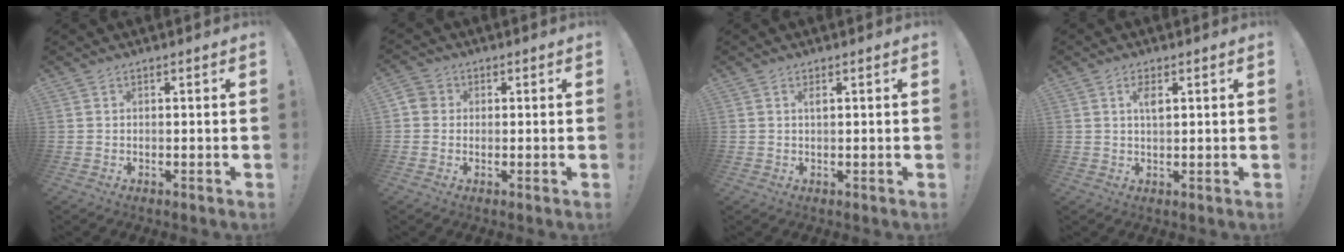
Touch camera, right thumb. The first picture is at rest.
{"total": 3.2, "force": [-0.2, 2.9, 1.3], "torque": [-0.022, 0.010, -0.003]}
{"total": 1.2, "force": [0.5, 0.2, 1.0], "torque": [-0.018, 0.001, 0.007]}
{"total": 3.4, "force": [1.2, 1.3, 2.9], "torque": [-0.050, 0.000, 0.017]}